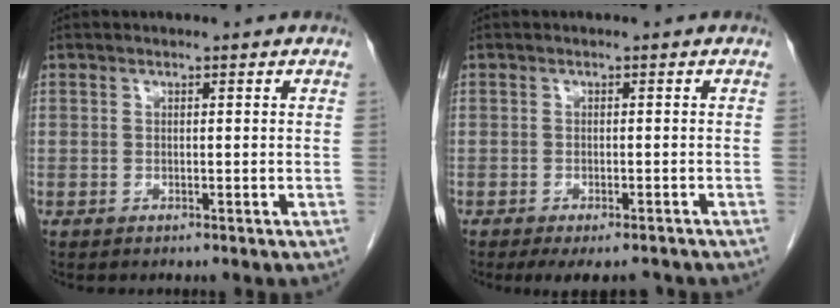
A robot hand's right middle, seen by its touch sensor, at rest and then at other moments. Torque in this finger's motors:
{"motor_torque": [0.58, -0.51, 0.11, 0.06]}